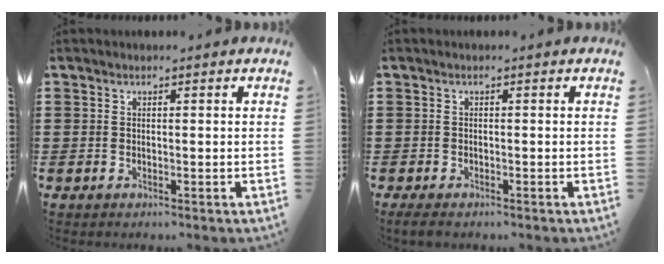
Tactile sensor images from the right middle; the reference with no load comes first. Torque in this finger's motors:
{"motor_torque": [0.61, 0.05, 0.18, 0.04]}